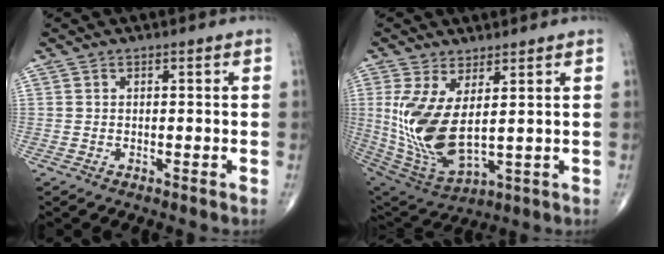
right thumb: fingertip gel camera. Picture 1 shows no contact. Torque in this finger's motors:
{"motor_torque": [-0.03, 0.53, 0.77, 0.49, 0.47]}